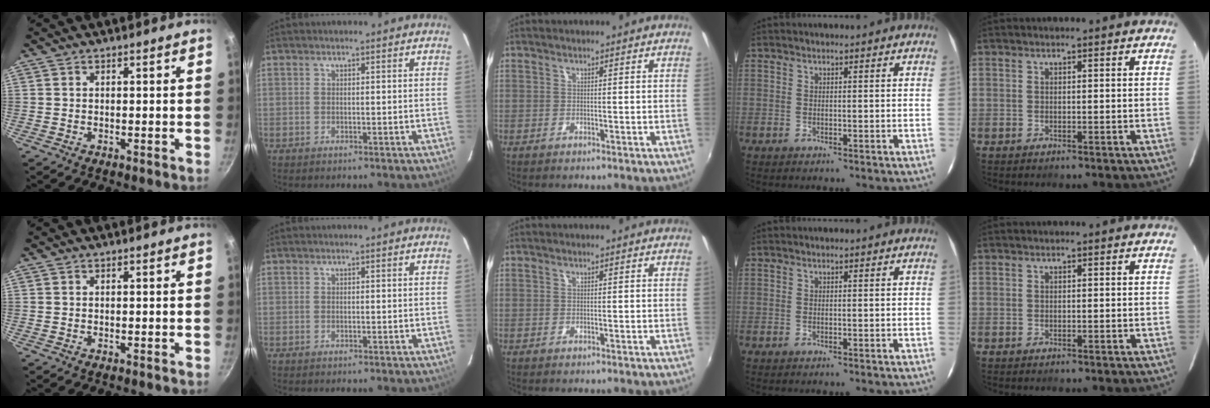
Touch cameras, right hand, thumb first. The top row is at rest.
{}